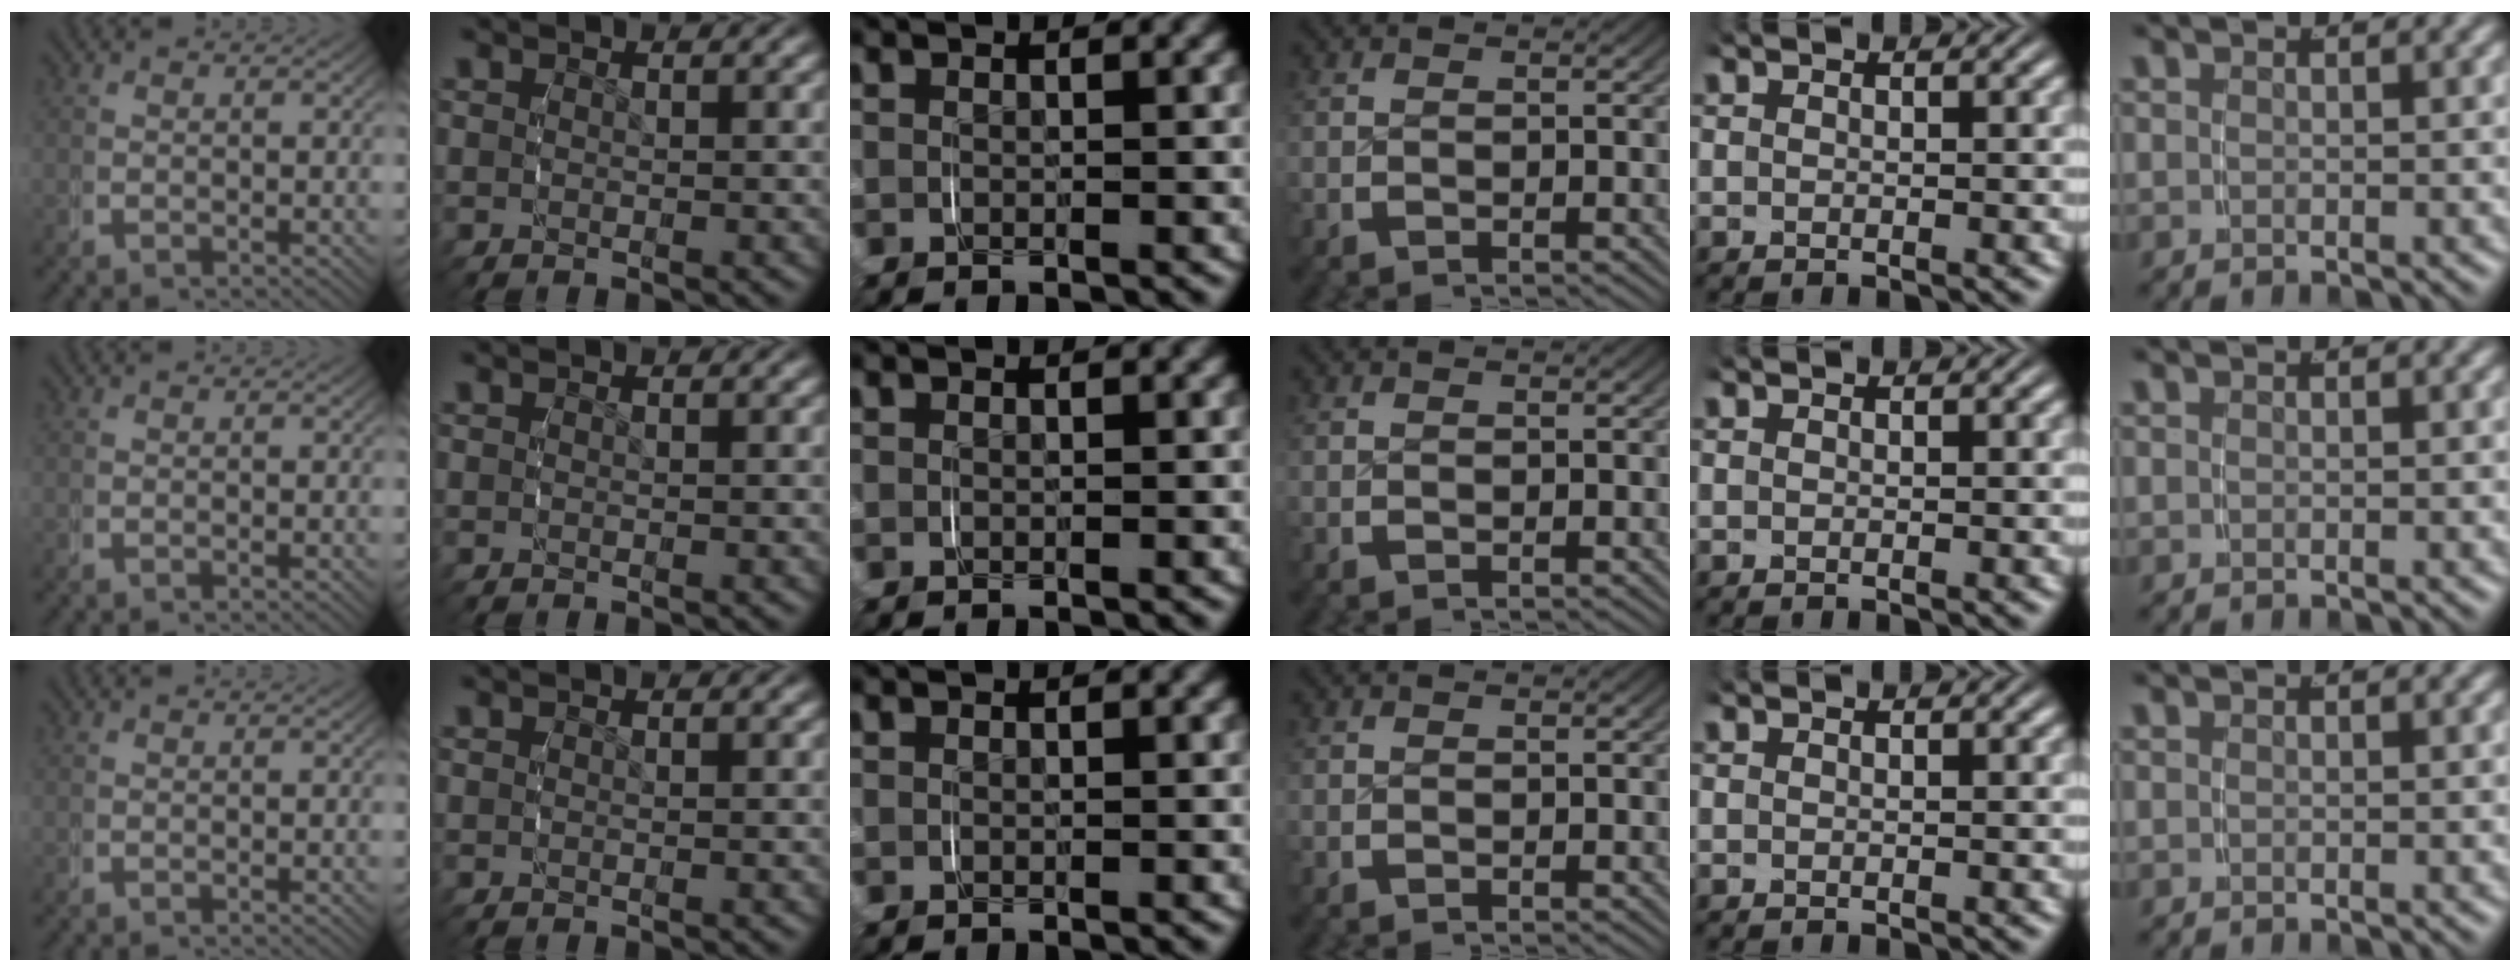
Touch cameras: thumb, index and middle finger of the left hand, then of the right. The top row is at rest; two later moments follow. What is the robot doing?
{"motion": "grasp_and_lifting", "object": "keyboard"}